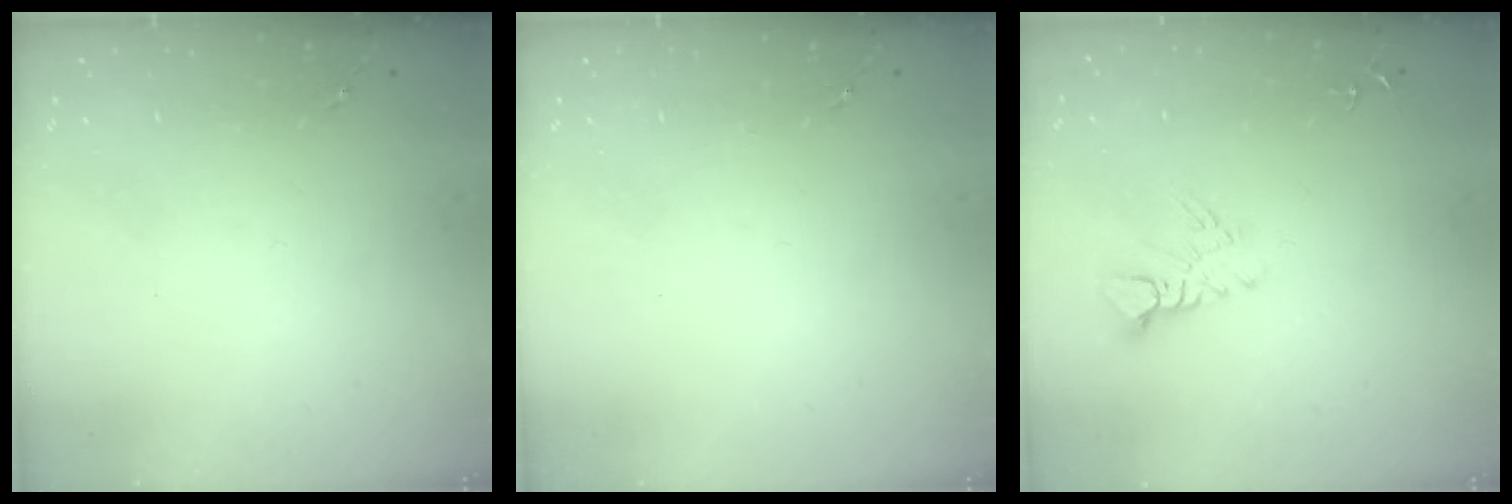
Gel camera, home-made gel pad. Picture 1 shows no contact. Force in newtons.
{"total": 0.0}
{"total": 6.0, "press": 6.0, "slide": 0.2}